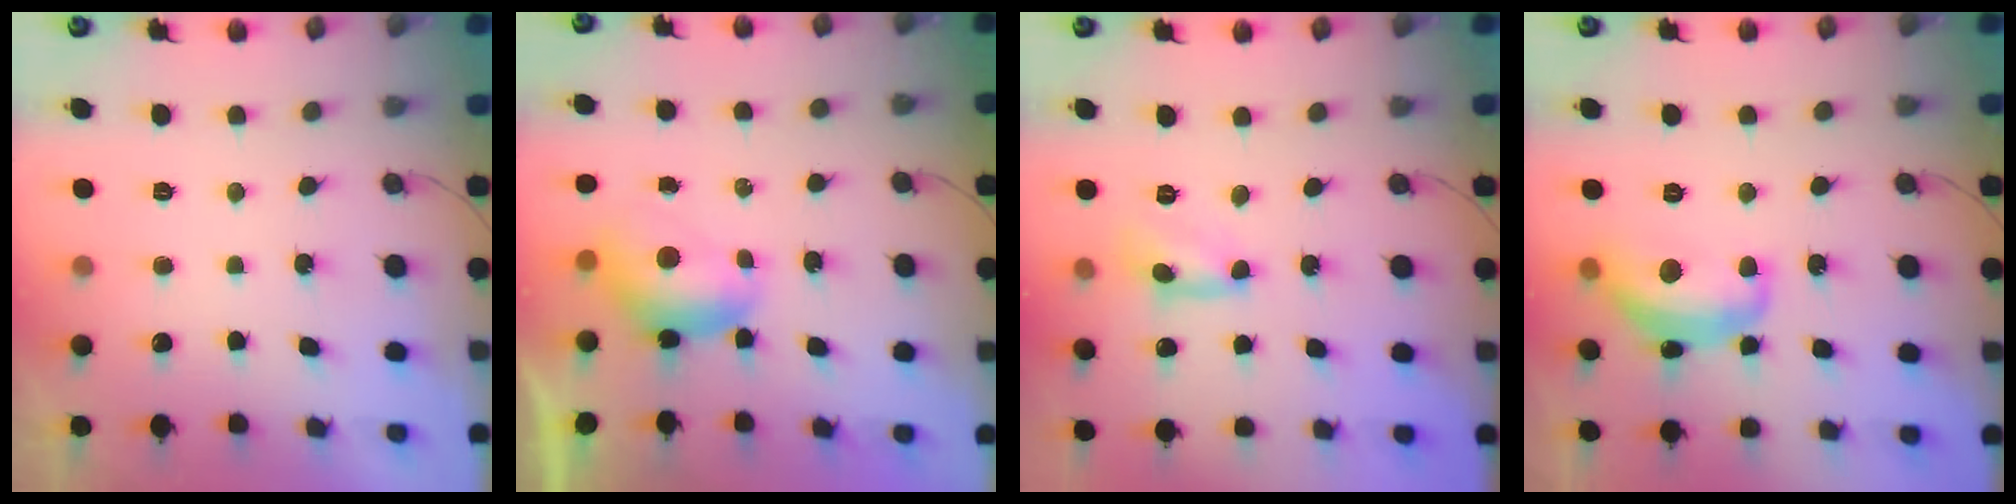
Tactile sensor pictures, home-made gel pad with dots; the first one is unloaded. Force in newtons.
{"total": 7.0, "press": 6.9, "slide": 0.9}
{"total": 1.8, "press": 1.8, "slide": 0.2}
{"total": 14.2, "press": 14.1, "slide": 1.2}